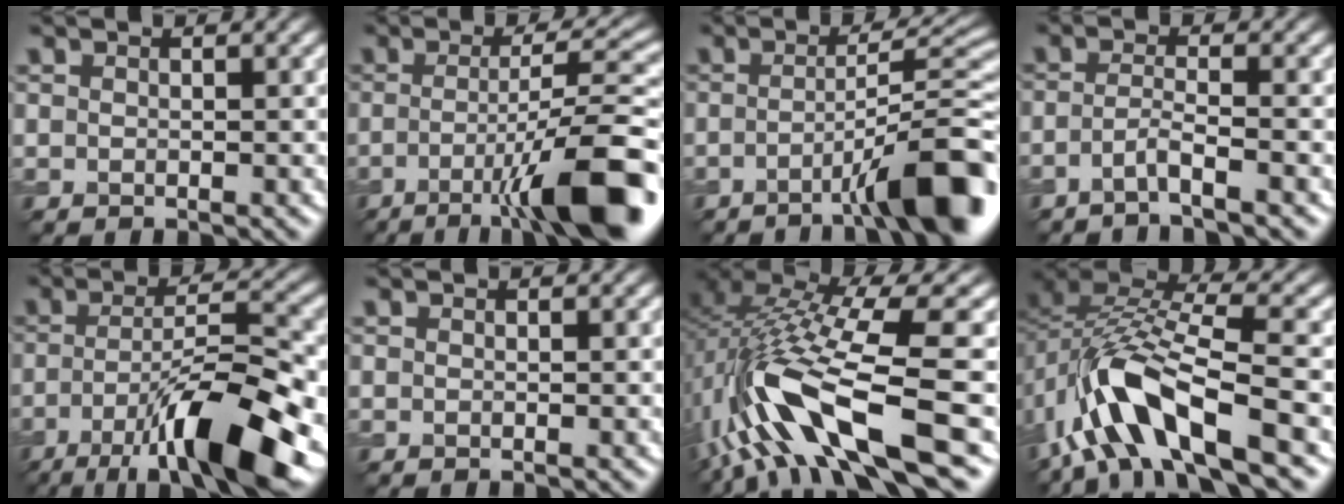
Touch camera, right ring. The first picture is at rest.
{"total": 11.7, "force": [-4.6, 2.2, 10.5], "torque": [-0.145, 0.006, -0.071]}
{"total": 8.9, "force": [-4.0, 1.3, 7.8], "torque": [-0.095, 0.025, -0.062]}
{"total": 2.1, "force": [-1.5, -0.1, 1.4], "torque": [-0.029, 0.005, -0.036]}
{"total": 11.6, "force": [-6.0, 2.8, 9.5], "torque": [-0.163, 0.005, -0.094]}
{"total": 0.0}
{"total": 13.1, "force": [-4.7, 3.6, 11.6], "torque": [-0.235, 0.013, -0.065]}
{"total": 9.3, "force": [-4.5, 3.5, 7.3], "torque": [-0.144, 0.019, -0.086]}